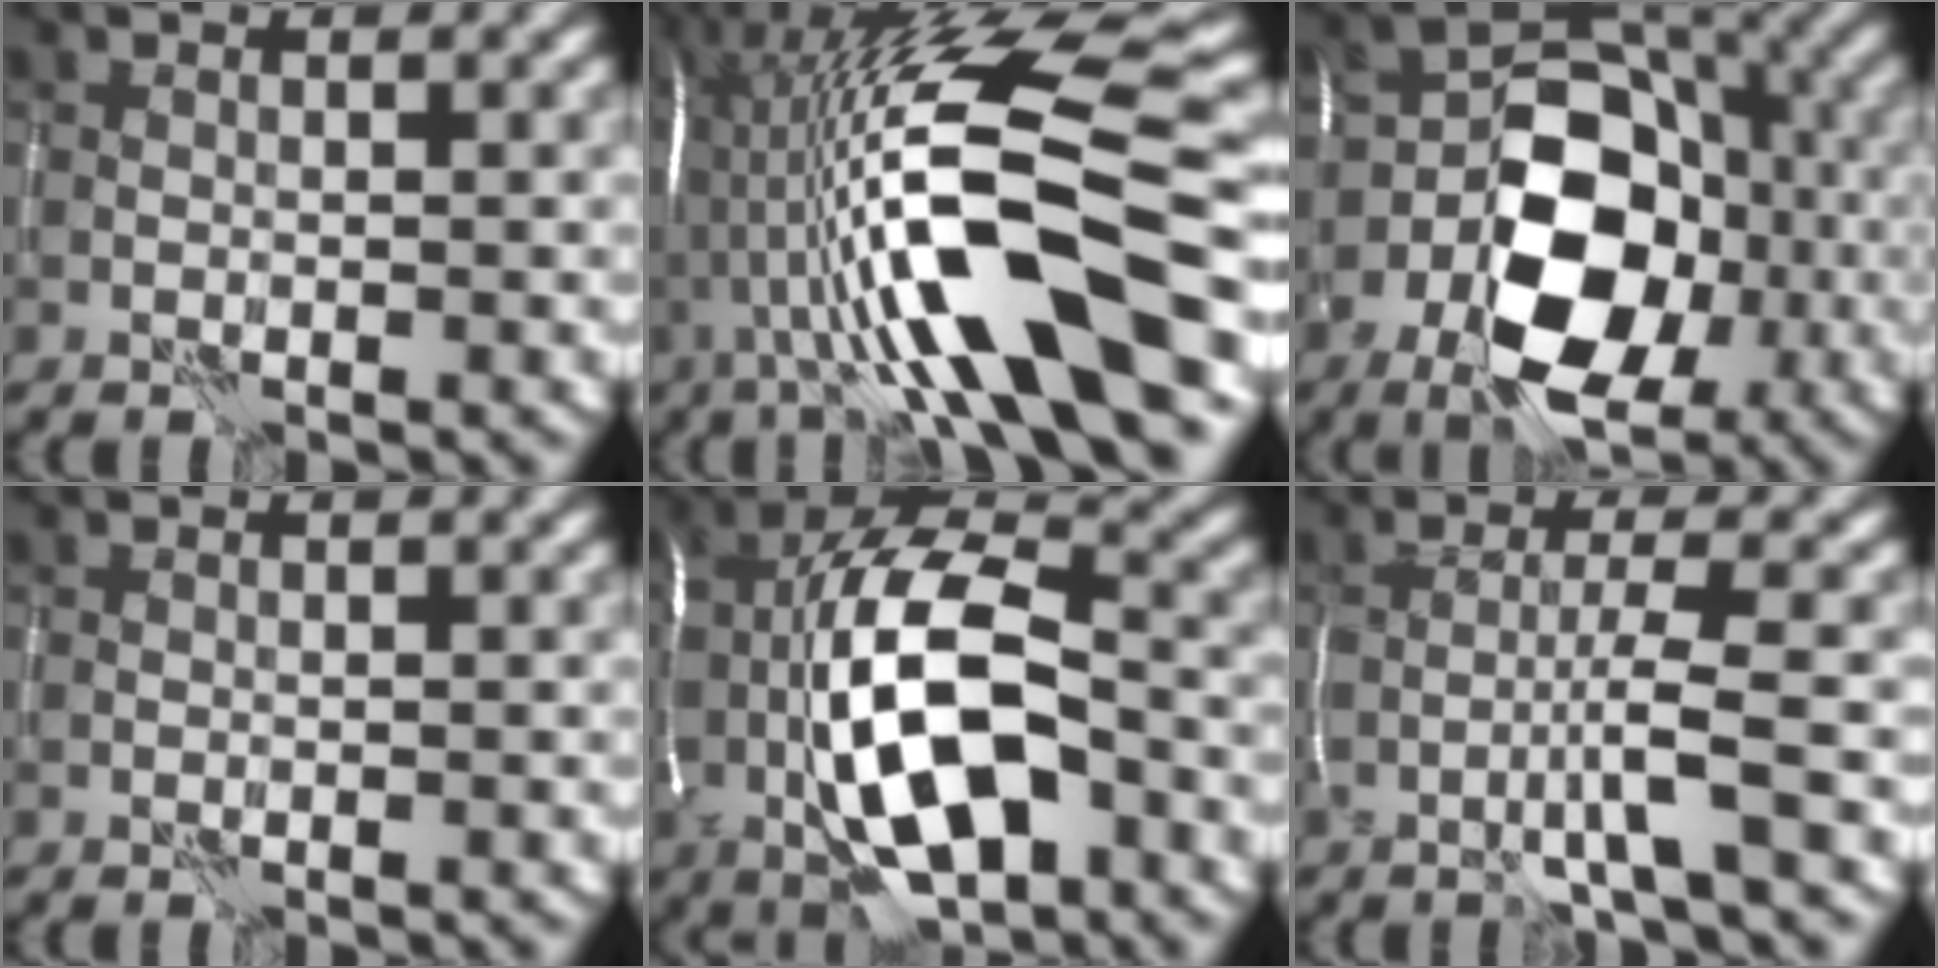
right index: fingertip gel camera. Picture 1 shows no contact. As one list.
[{"total": 16.2, "force": [-2.3, 3.1, 15.8], "torque": [-0.284, 0.037, -0.037]}, {"total": 11.6, "force": [-3.9, 7.1, 8.4], "torque": [-0.134, -0.001, -0.067]}, {"total": 0.0}, {"total": 13.4, "force": [-3.0, 6.1, 11.6], "torque": [-0.210, 0.012, -0.066]}, {"total": 3.1, "force": [-1.0, 0.1, 2.9], "torque": [-0.051, 0.003, -0.029]}]